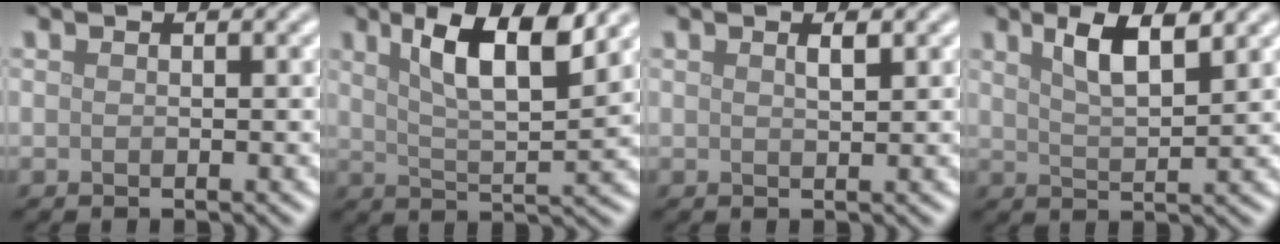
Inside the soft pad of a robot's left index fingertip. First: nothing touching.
{"total": 7.3, "force": [3.5, 1.9, 6.1], "torque": [-0.100, 0.004, 0.058]}
{"total": 1.0, "force": [0.6, 0.2, 0.7], "torque": [-0.014, 0.000, 0.010]}
{"total": 4.3, "force": [2.5, 1.1, 3.3], "torque": [-0.056, 0.004, 0.044]}